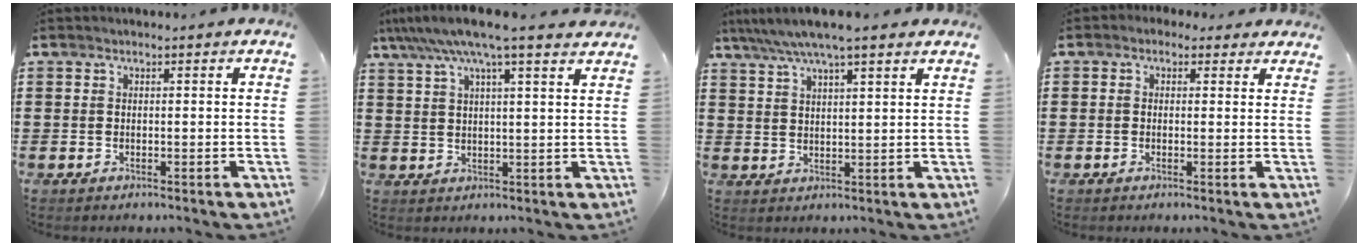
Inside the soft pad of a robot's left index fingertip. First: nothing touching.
{"total": 7.4, "force": [5.6, 0.1, 4.8], "torque": [-0.109, -0.014, 0.097]}
{"total": 5.8, "force": [4.7, 0.2, 3.5], "torque": [-0.078, -0.012, 0.081]}
{"total": 1.2, "force": [0.5, 1.0, 0.4], "torque": [-0.012, 0.007, 0.007]}